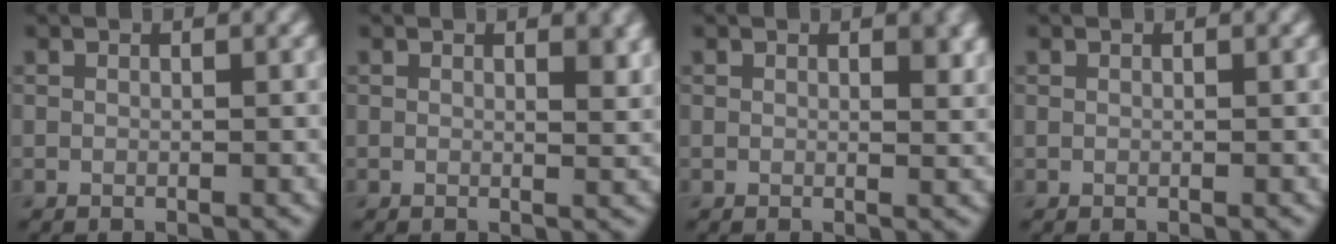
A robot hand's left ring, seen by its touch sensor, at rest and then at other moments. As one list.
[{"total": 2.2, "force": [1.1, 0.8, 1.7], "torque": [-0.015, -0.001, 0.018]}, {"total": 1.6, "force": [0.8, 0.5, 1.3], "torque": [-0.012, -0.002, 0.014]}, {"total": 0.0}]